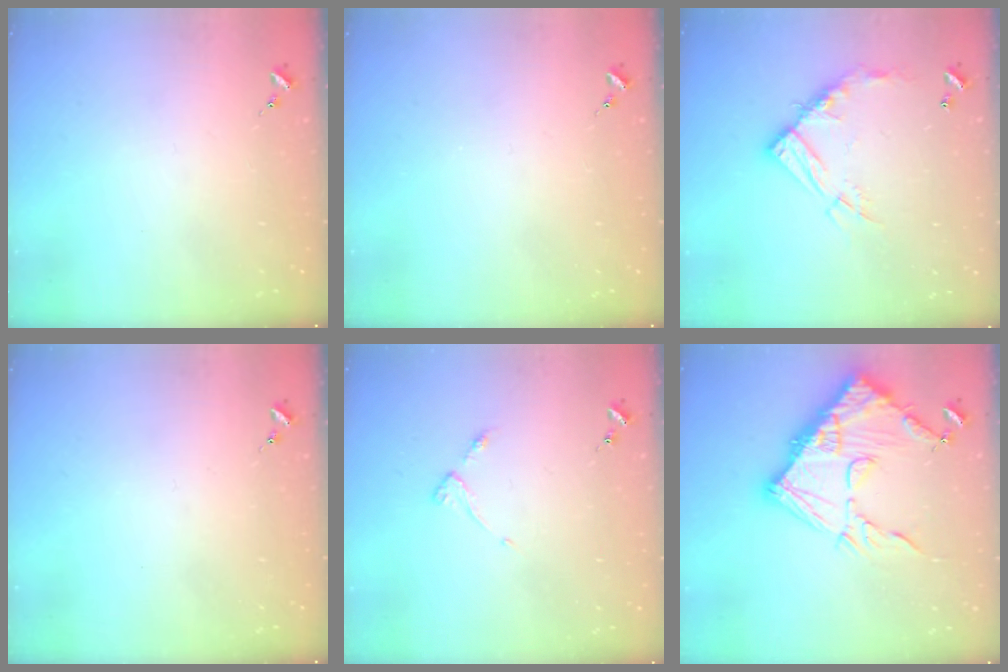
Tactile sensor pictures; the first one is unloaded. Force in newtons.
{"total": 0.0}
{"total": 12.7, "press": 12.7, "slide": 1.1}
{"total": 0.0}
{"total": 3.8, "press": 3.8, "slide": 0.5}
{"total": 20.9, "press": 20.8, "slide": 1.8}